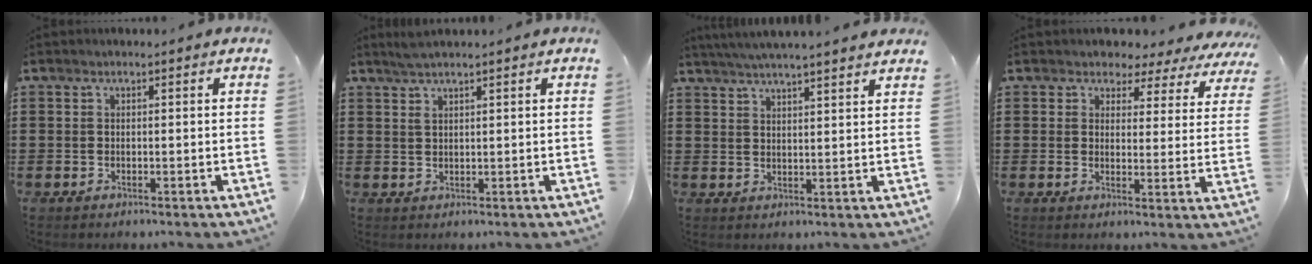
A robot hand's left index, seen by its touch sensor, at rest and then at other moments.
{"total": 2.0, "force": [1.5, 0.1, 1.3], "torque": [-0.029, 0.002, 0.028]}
{"total": 4.0, "force": [3.8, -0.7, 1.2], "torque": [-0.036, -0.014, 0.067]}
{"total": 3.1, "force": [2.7, 1.5, 0.4], "torque": [-0.022, -0.016, 0.041]}